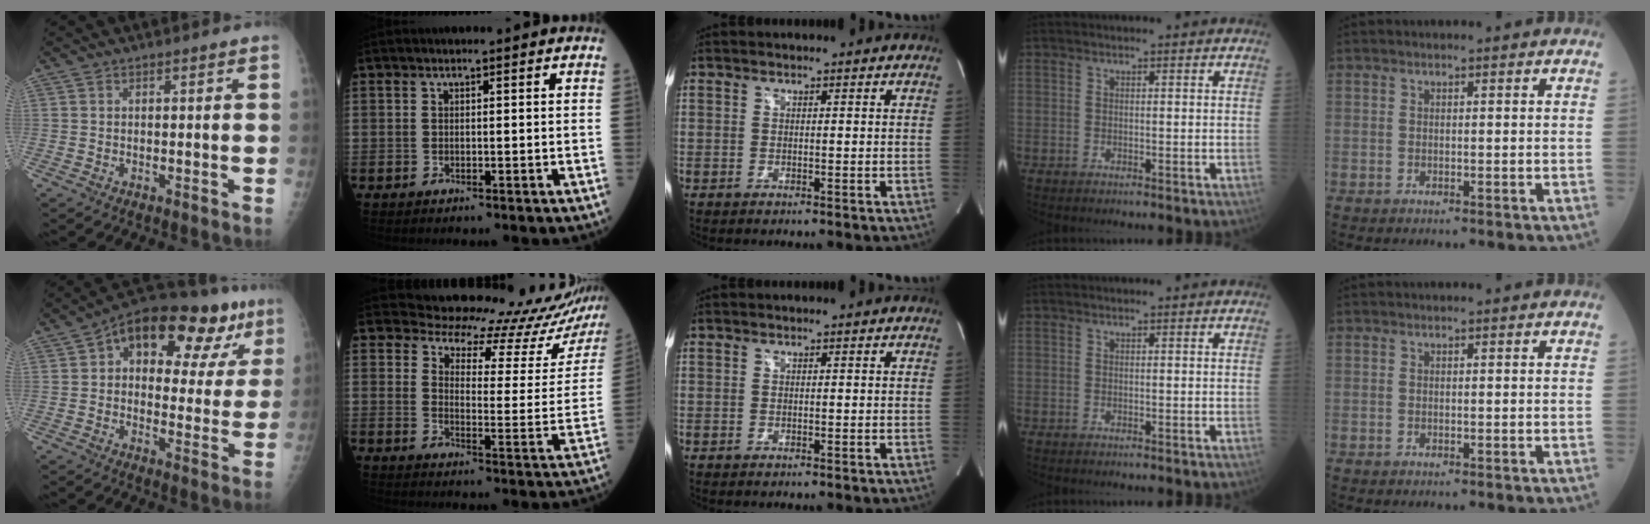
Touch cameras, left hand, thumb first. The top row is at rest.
{"thumb": {"total": 20.9, "force": [9.3, 10.6, 15.4], "torque": [-0.173, 0.020, 0.129]}, "index": {"total": 20.5, "force": [20.0, 3.3, 3.1], "torque": [-0.029, -0.111, 0.208]}}